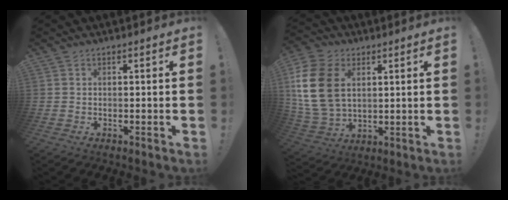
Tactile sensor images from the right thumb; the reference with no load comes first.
{"total": 17.9, "force": [4.4, 12.7, 11.7], "torque": [-0.249, -0.010, 0.083]}